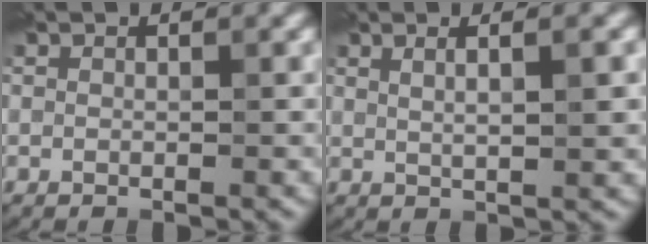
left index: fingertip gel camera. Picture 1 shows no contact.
{"total": 3.9, "force": [1.3, 1.2, 3.5], "torque": [-0.038, 0.009, 0.009]}